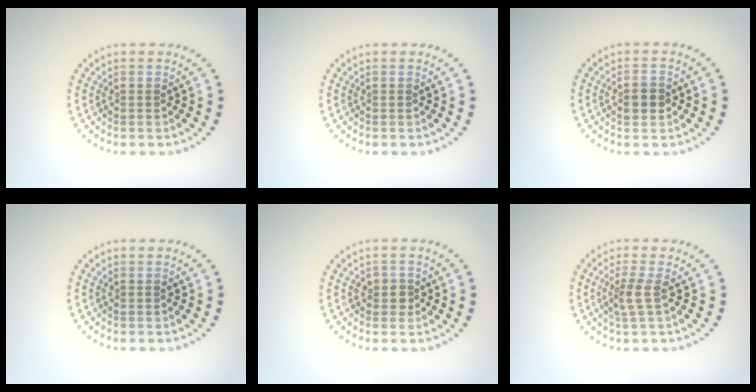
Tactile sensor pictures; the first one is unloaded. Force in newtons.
{"total": 0.0}
{"total": 2.5, "press": 2.5, "slide": 0.1}
{"total": 0.0}
{"total": 1.5, "press": 1.3, "slide": 0.8}
{"total": 1.9, "press": 1.5, "slide": 1.2}